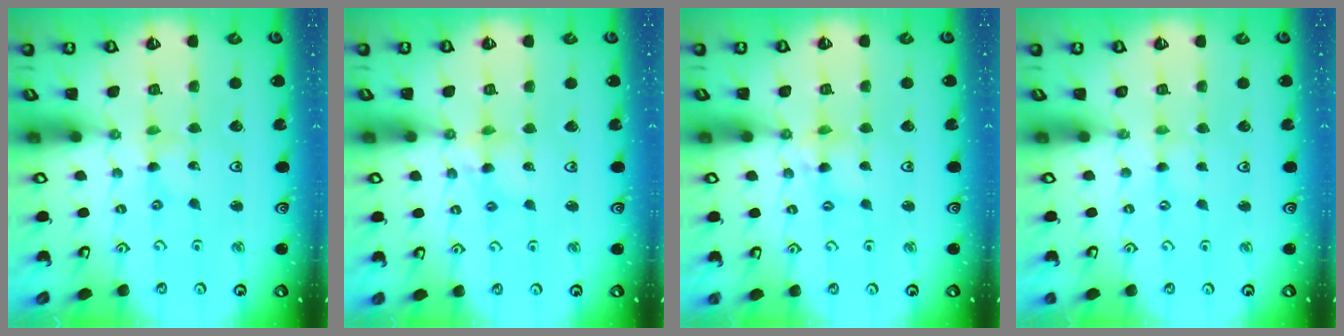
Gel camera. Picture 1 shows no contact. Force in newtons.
{"total": 6.2, "press": 6.2, "slide": 0.6}
{"total": 4.5, "press": 4.4, "slide": 0.5}
{"total": 0.5, "press": 0.5, "slide": 0.1}